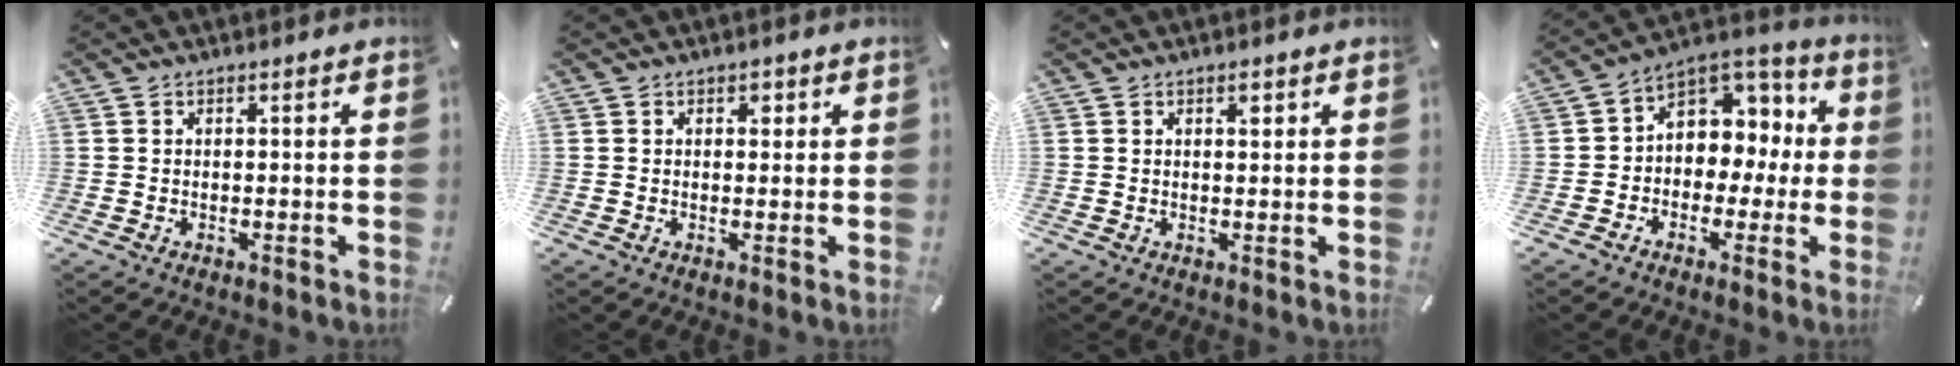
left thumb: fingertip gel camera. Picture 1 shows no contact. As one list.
[{"total": 1.5, "force": [0.6, 1.2, 0.7], "torque": [-0.001, -0.001, 0.005]}, {"total": 1.7, "force": [0.8, 0.8, 1.3], "torque": [-0.019, -0.001, 0.013]}, {"total": 8.5, "force": [1.1, 7.8, 3.3], "torque": [-0.054, -0.016, 0.025]}]